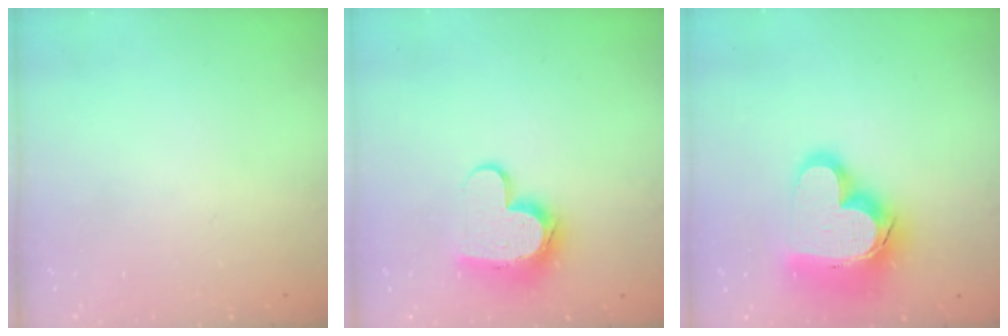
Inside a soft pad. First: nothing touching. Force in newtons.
{"total": 11.7, "press": 11.7, "slide": 1.0}
{"total": 20.9, "press": 20.8, "slide": 1.9}